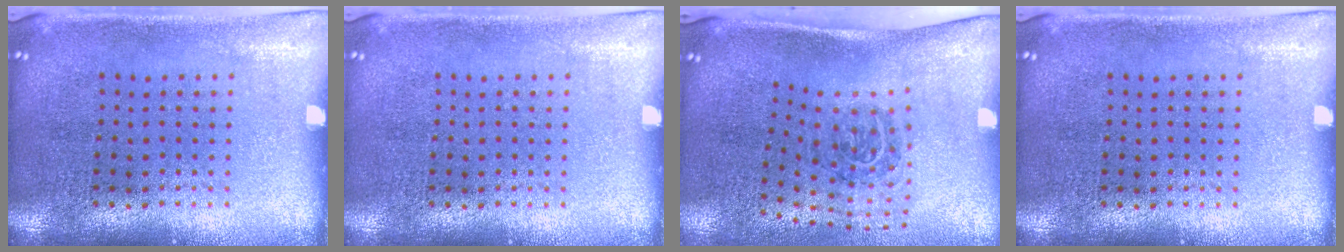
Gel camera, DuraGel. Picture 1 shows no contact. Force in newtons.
{"total": 0.0}
{"total": 2.0, "press": 1.2, "slide": 1.6}
{"total": 0.0}